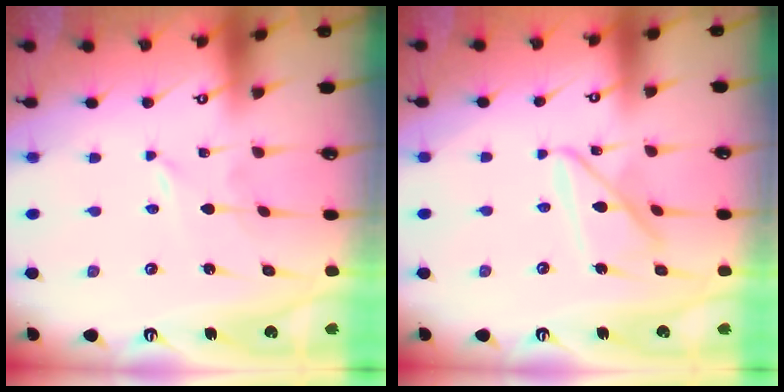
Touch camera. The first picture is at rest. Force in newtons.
{"total": 11.2, "press": 11.1, "slide": 1.0}